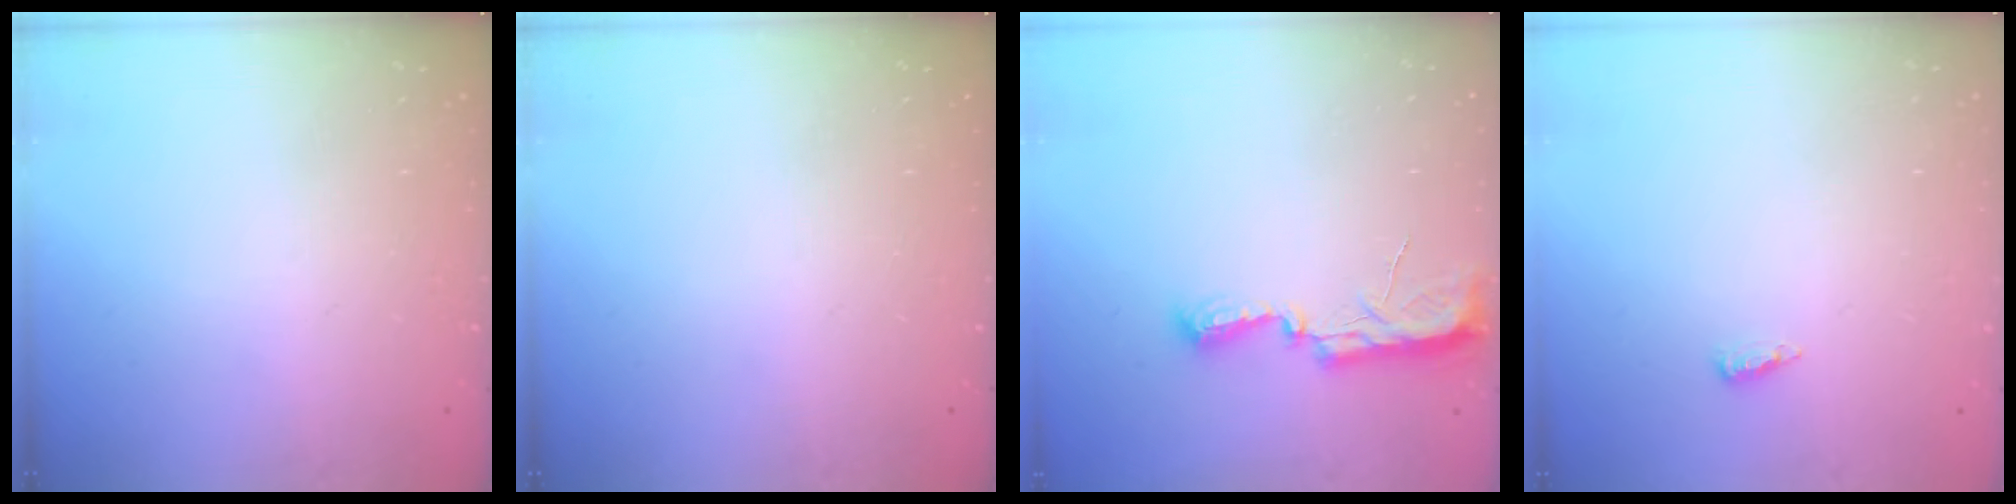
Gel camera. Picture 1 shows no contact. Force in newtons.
{"total": 0.0}
{"total": 8.1, "press": 8.0, "slide": 0.8}
{"total": 4.3, "press": 4.2, "slide": 0.9}